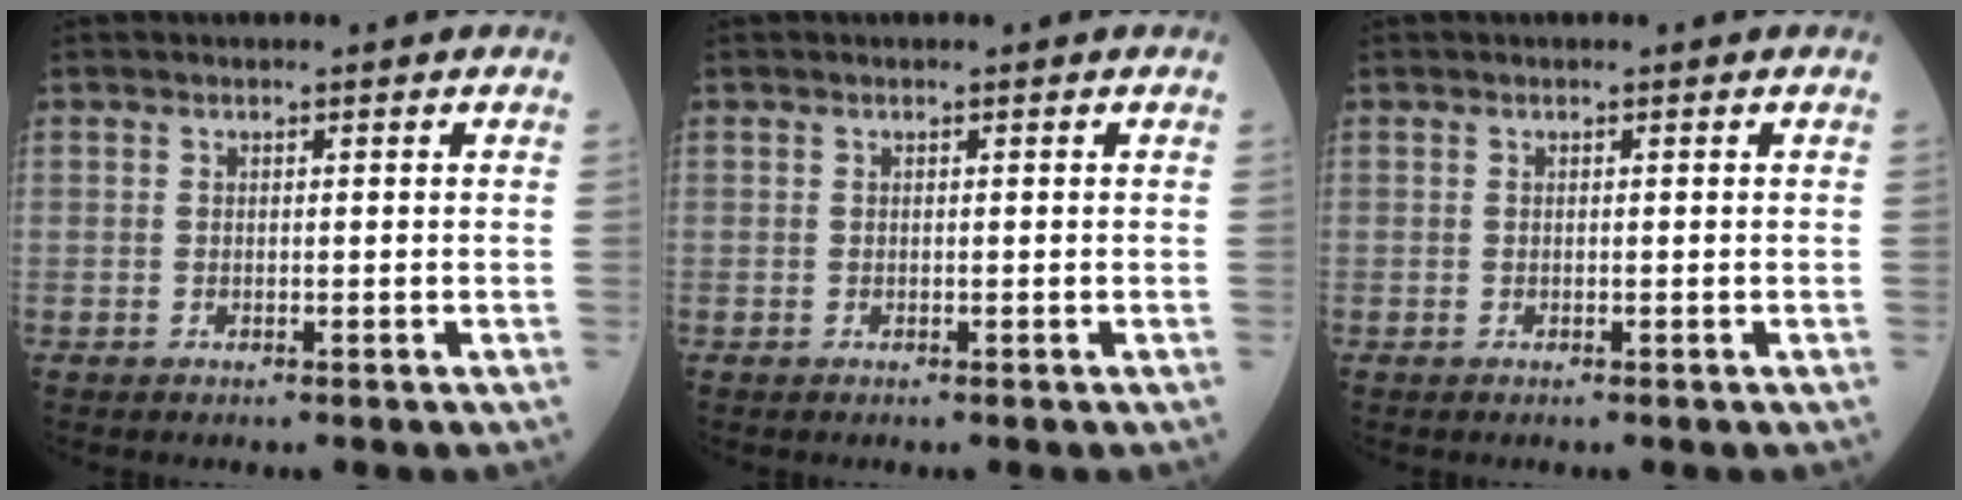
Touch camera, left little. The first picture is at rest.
{"total": 0.0}
{"total": 0.0}